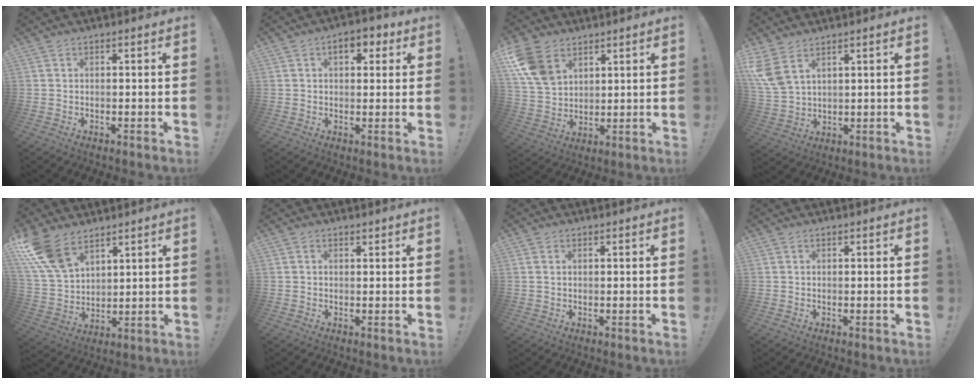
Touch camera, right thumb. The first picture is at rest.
{"total": 5.7, "force": [2.2, 3.2, 4.1], "torque": [-0.045, -0.001, 0.033]}
{"total": 12.9, "force": [7.0, 8.6, 6.5], "torque": [-0.118, -0.025, 0.141]}
{"total": 8.6, "force": [5.2, 4.1, 5.4], "torque": [-0.116, -0.023, 0.103]}
{"total": 14.3, "force": [9.3, 7.9, 7.5], "torque": [-0.162, -0.049, 0.181]}
{"total": 0.6, "force": [0.6, 0.2, 0.2], "torque": [0.003, -0.003, 0.010]}
{"total": 0.7, "force": [0.4, 0.4, 0.5], "torque": [-0.003, -0.001, 0.007]}
{"total": 0.0}